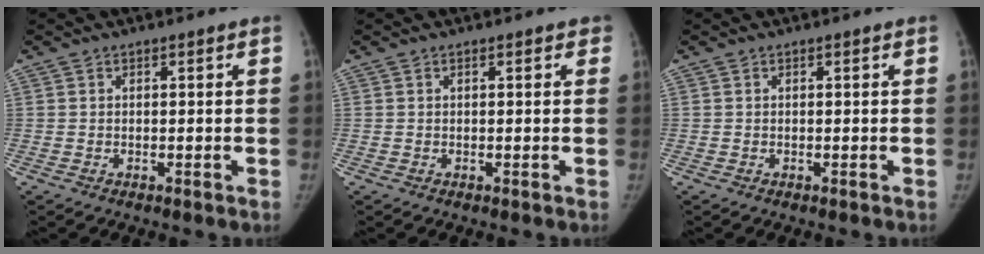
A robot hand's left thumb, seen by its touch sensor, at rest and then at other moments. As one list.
[{"total": 0.9, "force": [0.5, 0.4, 0.6], "torque": [0.002, 0.001, 0.000]}, {"total": 0.0}]